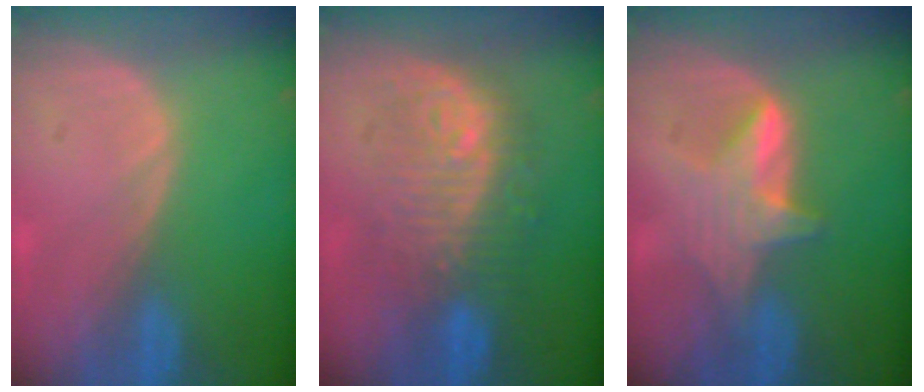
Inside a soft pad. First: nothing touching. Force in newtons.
{"total": 9.5, "press": 9.5, "slide": 0.5}
{"total": 5.6, "press": 5.5, "slide": 1.1}